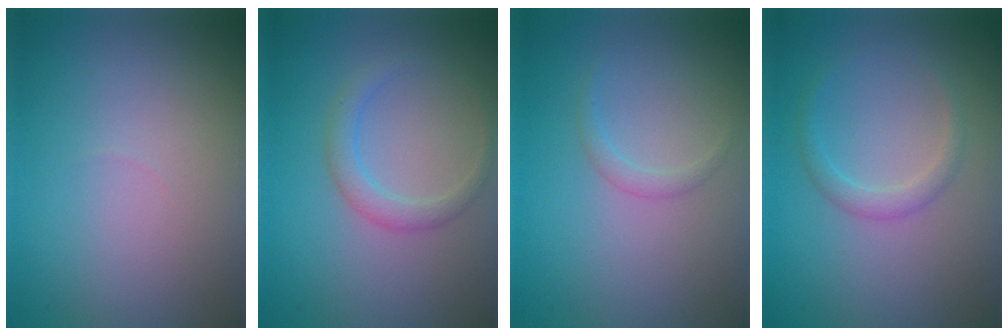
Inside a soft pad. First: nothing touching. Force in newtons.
{"total": 2.0, "press": 2.0, "slide": 0.2}
{"total": 1.0, "press": 1.0, "slide": 0.0}
{"total": 1.6, "press": 1.6, "slide": 0.1}